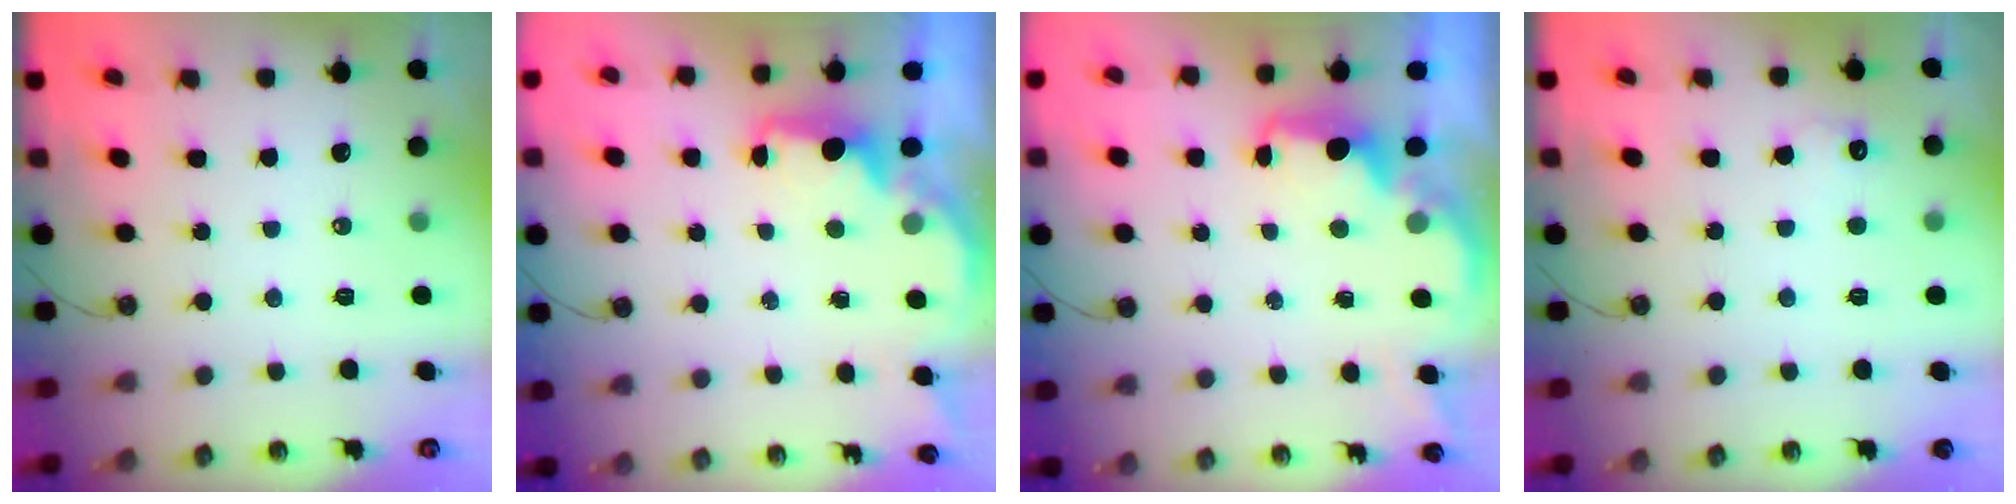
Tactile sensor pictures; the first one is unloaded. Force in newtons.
{"total": 2.3, "press": 2.1, "slide": 0.8}
{"total": 2.0, "press": 1.9, "slide": 0.7}
{"total": 6.4, "press": 6.3, "slide": 1.1}